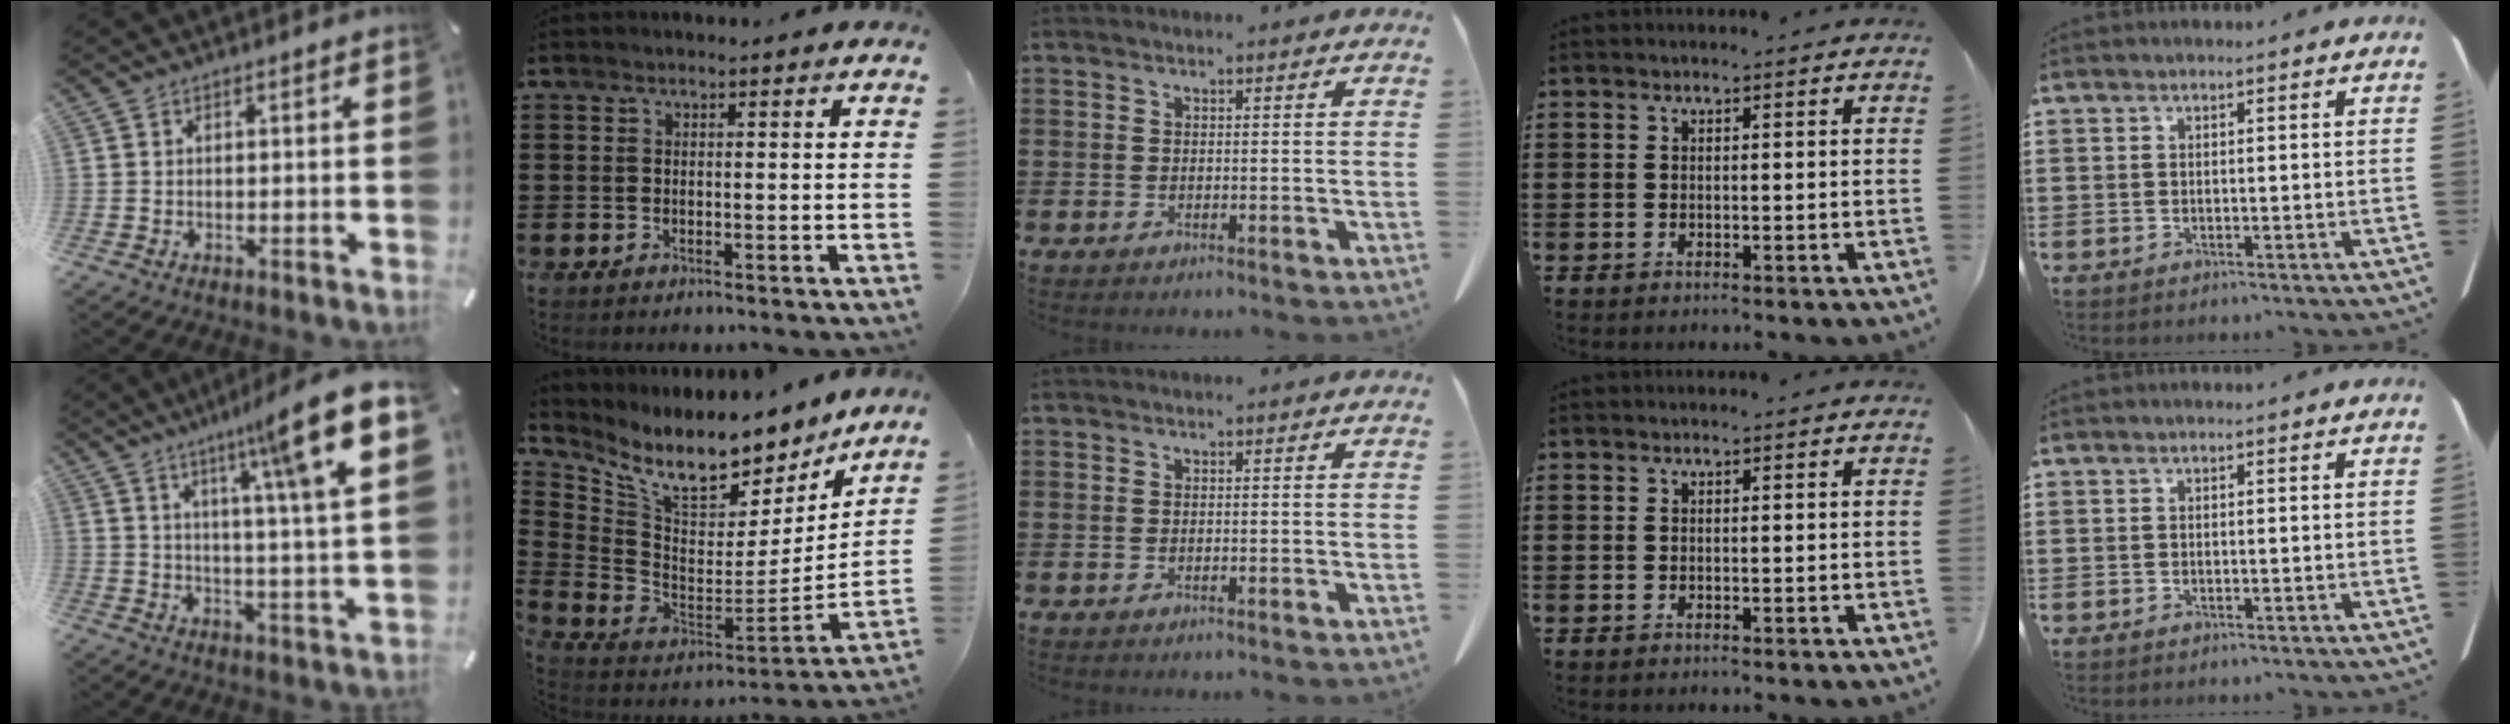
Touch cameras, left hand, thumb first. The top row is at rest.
{"thumb": {"total": 15.4, "force": [8.5, 0.8, 12.8], "torque": [-0.197, -0.049, 0.119]}, "index": {"total": 10.3, "force": [8.2, 2.9, 5.4], "torque": [-0.130, -0.066, 0.139]}}